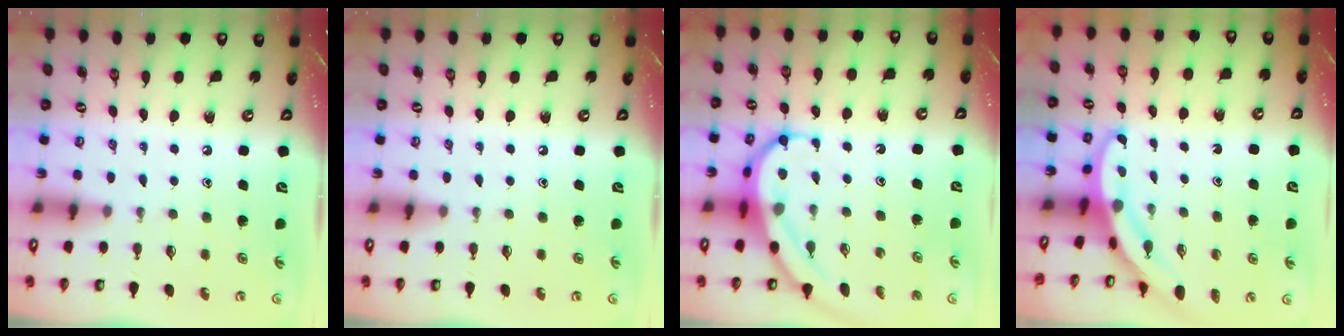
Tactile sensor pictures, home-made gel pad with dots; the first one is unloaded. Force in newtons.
{"total": 0.0}
{"total": 8.8, "press": 8.8, "slide": 0.6}
{"total": 3.7, "press": 3.7, "slide": 0.2}